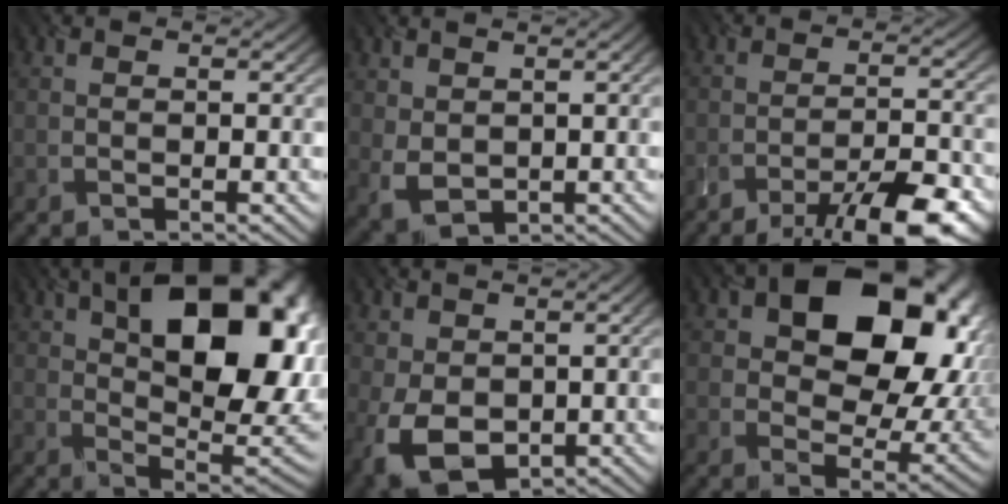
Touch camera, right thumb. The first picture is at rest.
{"total": 2.9, "force": [1.0, 1.9, 1.9], "torque": [-0.055, -0.003, 0.028]}
{"total": 10.7, "force": [-8.1, 2.4, 6.5], "torque": [-0.108, -0.004, -0.118]}
{"total": 19.5, "force": [6.1, 10.5, 15.2], "torque": [-0.182, 0.029, 0.080]}
{"total": 7.2, "force": [-1.1, 4.8, 5.2], "torque": [-0.140, -0.020, -0.014]}
{"total": 18.5, "force": [6.2, 12.4, 12.3], "torque": [-0.146, 0.023, 0.097]}